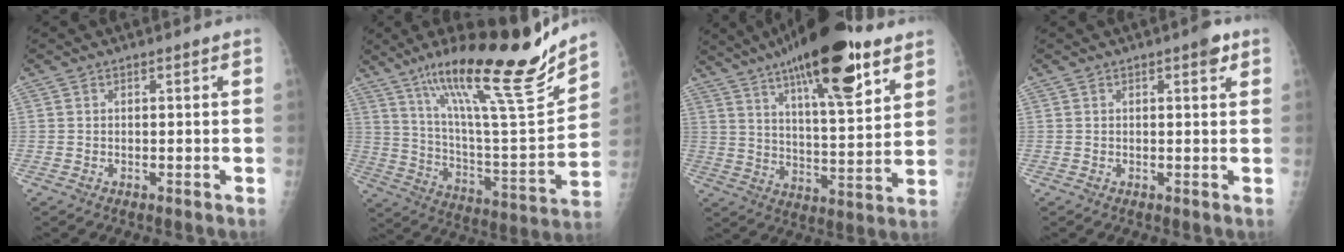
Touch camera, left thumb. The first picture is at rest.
{"total": 25.6, "force": [18.5, 3.6, 17.3], "torque": [-0.257, -0.087, 0.314]}
{"total": 24.3, "force": [14.7, 6.6, 18.2], "torque": [-0.277, -0.048, 0.234]}
{"total": 2.6, "force": [1.4, 0.9, 2.0], "torque": [-0.019, -0.003, 0.015]}